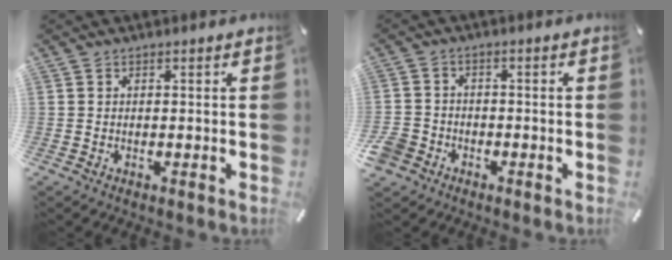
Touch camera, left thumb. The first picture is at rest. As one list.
[{"total": 4.7, "force": [-2.5, 3.8, 1.3], "torque": [-0.037, 0.009, -0.050]}]